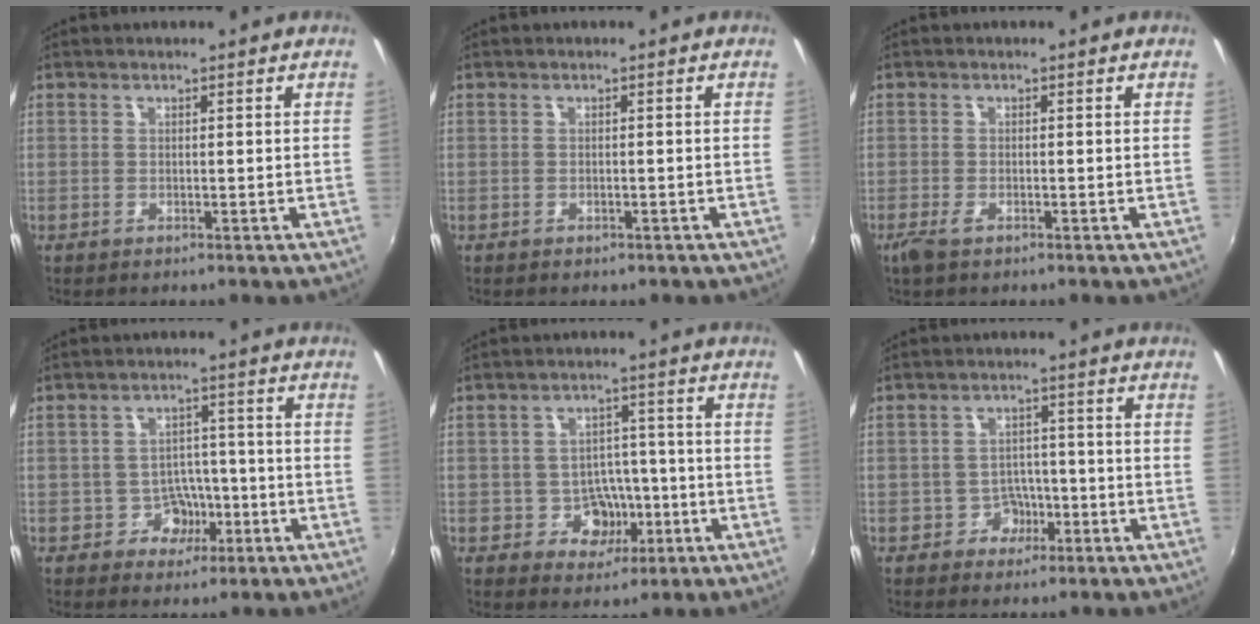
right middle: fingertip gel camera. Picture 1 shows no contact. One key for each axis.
{"total": 1.1, "fx": -0.9, "fy": 0.4, "fz": 0.5, "tx": -0.009, "ty": -0.007, "tz": -0.009}
{"total": 2.4, "fx": -1.5, "fy": 0.9, "fz": 1.6, "tx": -0.036, "ty": -0.008, "tz": -0.029}
{"total": 4.5, "fx": -2.1, "fy": 3.7, "fz": 1.2, "tx": -0.027, "ty": 0.014, "tz": -0.021}
{"total": 5.9, "fx": -2.0, "fy": 5.1, "fz": 2.2, "tx": -0.043, "ty": 0.017, "tz": -0.015}
{"total": 3.3, "fx": -1.8, "fy": 2.7, "fz": 0.6, "tx": -0.009, "ty": 0.012, "tz": -0.025}